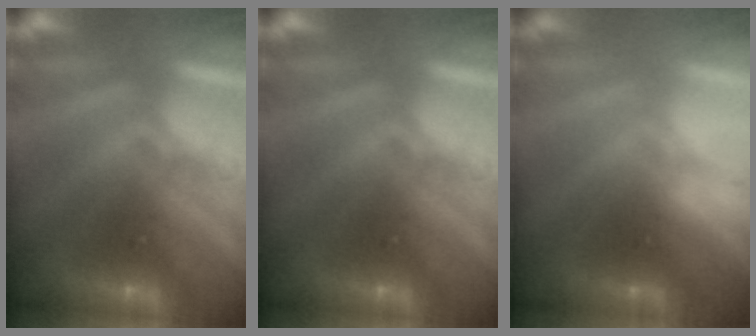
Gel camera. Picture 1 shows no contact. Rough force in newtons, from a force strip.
{"total": 0.0}
{"total": 2.7}